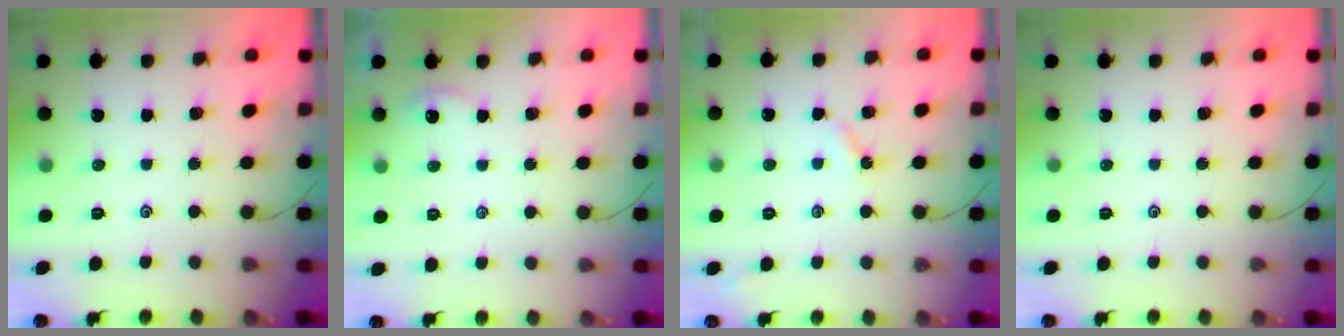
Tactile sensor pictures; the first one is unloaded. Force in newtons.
{"total": 3.1, "press": 3.1, "slide": 0.3}
{"total": 2.8, "press": 2.8, "slide": 0.5}
{"total": 0.0}